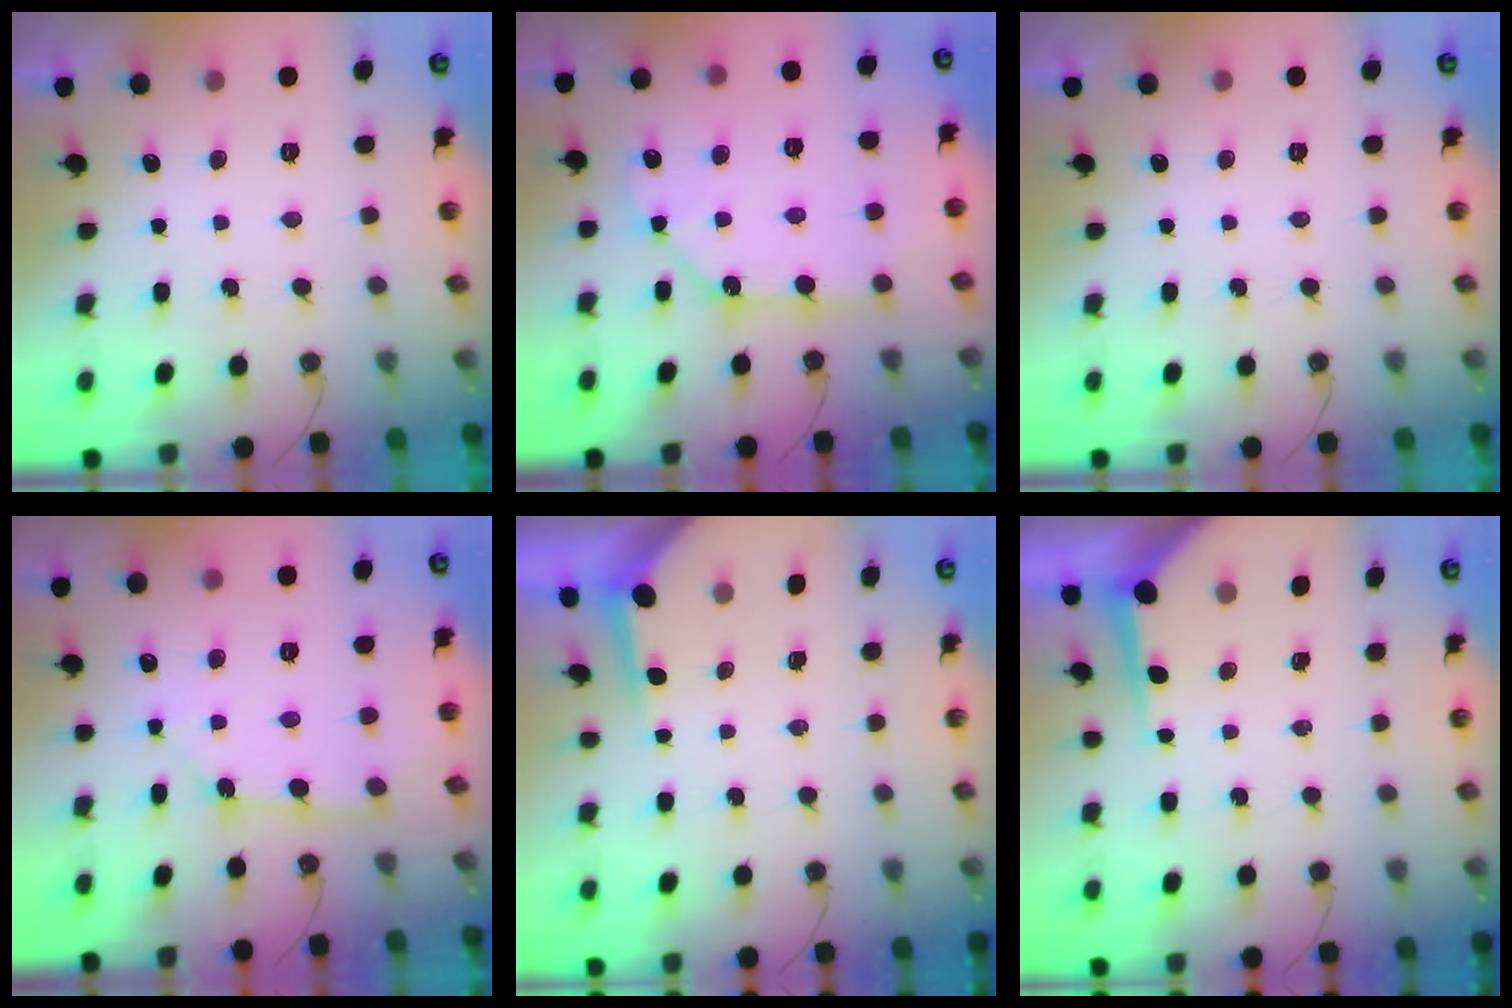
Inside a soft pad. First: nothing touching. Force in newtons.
{"total": 11.2, "press": 11.2, "slide": 1.0}
{"total": 0.0}
{"total": 3.9, "press": 3.8, "slide": 0.3}
{"total": 3.8, "press": 3.8, "slide": 0.4}
{"total": 8.3, "press": 8.3, "slide": 0.6}